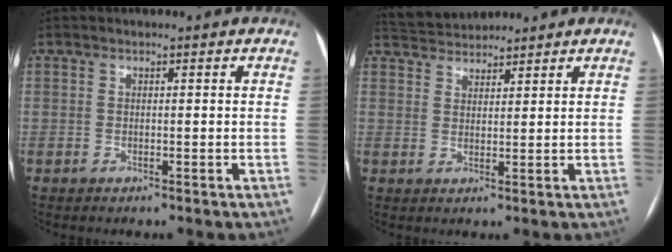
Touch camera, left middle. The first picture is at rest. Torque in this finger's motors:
{"motor_torque": [0.13, -0.25, -0.04, -0.02]}